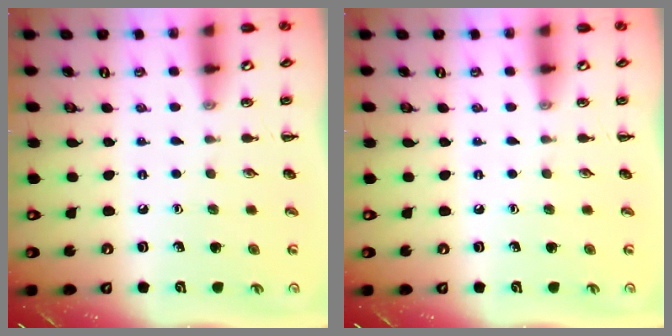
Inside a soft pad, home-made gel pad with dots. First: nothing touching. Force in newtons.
{"total": 0.0}